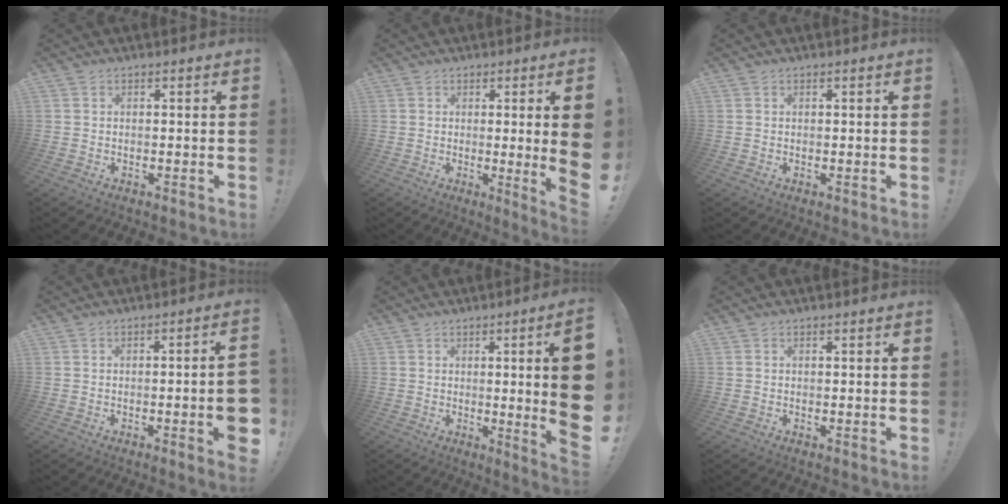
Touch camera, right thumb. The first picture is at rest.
{"total": 8.3, "force": [0.7, -0.9, 8.2], "torque": [-0.127, -0.017, 0.011]}
{"total": 0.0}
{"total": 7.4, "force": [-1.9, 0.5, 7.1], "torque": [-0.104, 0.000, -0.025]}
{"total": 12.4, "force": [1.1, -1.1, 12.3], "torque": [-0.178, -0.027, 0.010]}
{"total": 0.0}